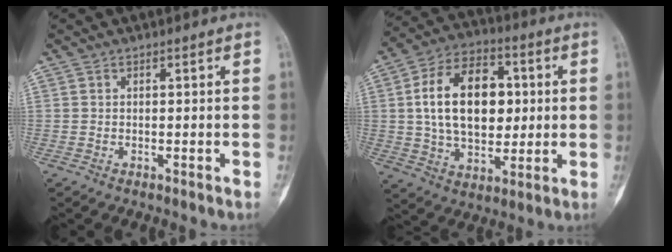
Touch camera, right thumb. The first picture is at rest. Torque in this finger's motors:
{"motor_torque": [1.50, 2.79, 0.99, -0.77, 0.55]}